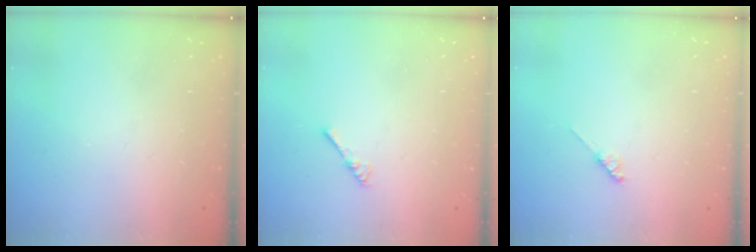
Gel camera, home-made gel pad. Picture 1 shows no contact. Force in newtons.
{"total": 1.8, "press": 1.7, "slide": 0.4}
{"total": 3.5, "press": 3.5, "slide": 0.4}